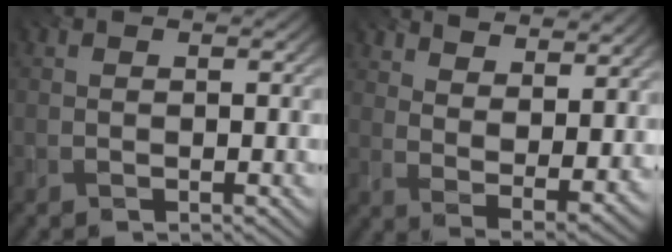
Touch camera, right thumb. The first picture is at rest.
{"total": 10.3, "force": [7.7, 3.7, 5.8], "torque": [-0.111, -0.016, 0.119]}